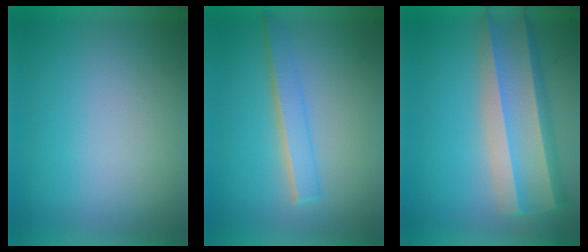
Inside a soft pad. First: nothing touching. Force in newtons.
{"total": 2.2}
{"total": 6.2}